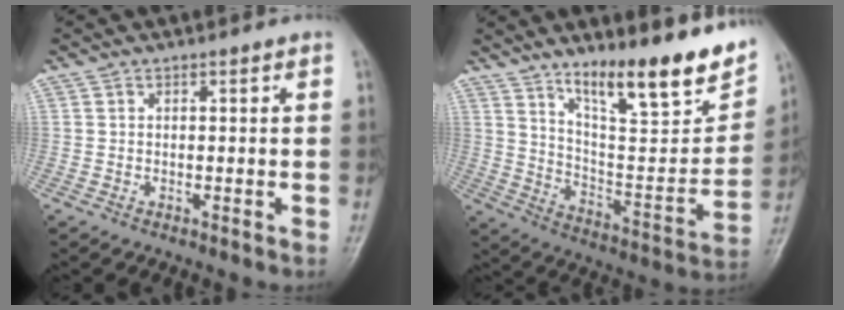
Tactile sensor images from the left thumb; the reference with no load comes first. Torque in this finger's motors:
{"motor_torque": [1.05, 0.81, 1.49, -1.29, 0.12]}